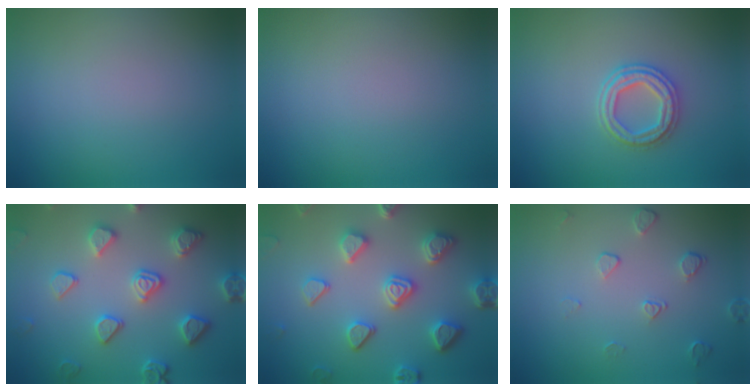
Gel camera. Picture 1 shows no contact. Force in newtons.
{"total": 0.0}
{"total": 3.1, "press": 2.8, "slide": 1.3}
{"total": 4.5, "press": 4.4, "slide": 1.0}
{"total": 5.8, "press": 5.0, "slide": 3.0}
{"total": 1.6, "press": 1.1, "slide": 1.2}